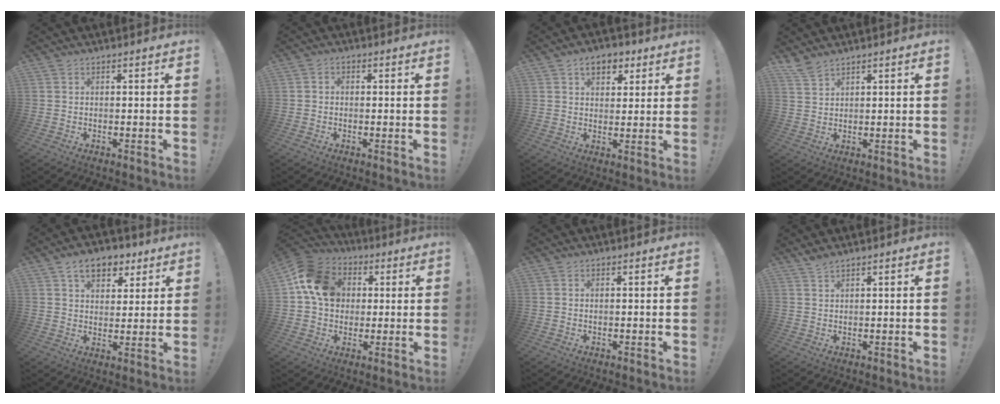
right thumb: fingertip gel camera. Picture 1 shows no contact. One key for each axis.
{"total": 1.6, "fx": -0.7, "fy": 1.2, "fz": 0.8, "tx": -0.011, "ty": 0.007, "tz": -0.013}
{"total": 7.9, "fx": 3.9, "fy": 5.4, "fz": 4.3, "tx": -0.053, "ty": -0.008, "tz": 0.071}
{"total": 4.2, "fx": 3.7, "fy": 1.0, "fz": 1.8, "tx": -0.031, "ty": -0.022, "tz": 0.069}
{"total": 10.7, "fx": 5.9, "fy": 6.9, "fz": 5.7, "tx": -0.079, "ty": -0.023, "tz": 0.110}
{"total": 15.2, "fx": 3.6, "fy": 12.2, "fz": 8.3, "tx": -0.133, "ty": 0.007, "tz": 0.078}
{"total": 0.6, "fx": 0.3, "fy": 0.3, "fz": 0.4, "tx": -0.008, "ty": 0.002, "tz": 0.005}
{"total": 2.2, "fx": 1.9, "fy": 0.4, "fz": 1.0, "tx": -0.022, "ty": -0.006, "tz": 0.036}